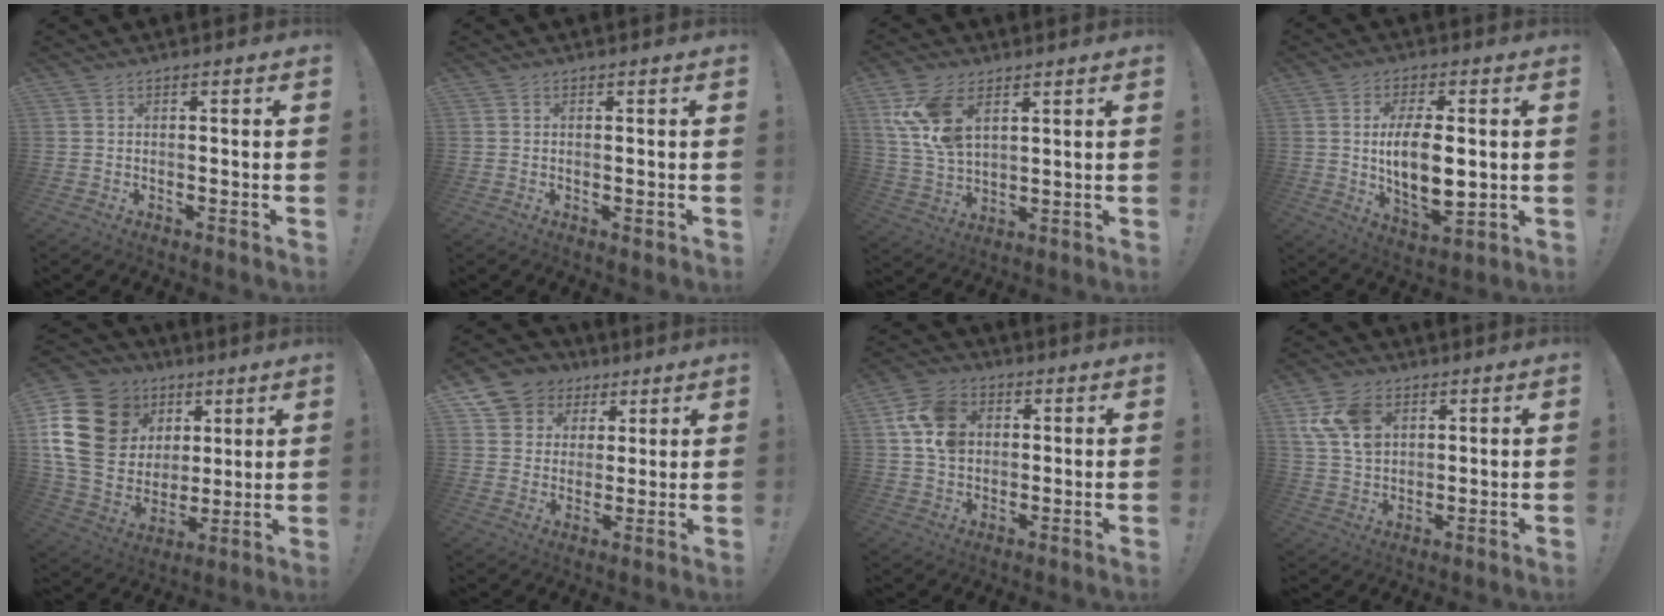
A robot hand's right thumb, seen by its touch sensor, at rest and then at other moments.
{"total": 0.5, "force": [0.2, 0.3, 0.4], "torque": [-0.005, 0.000, 0.004]}
{"total": 12.5, "force": [5.9, 7.3, 8.3], "torque": [-0.161, -0.014, 0.114]}
{"total": 13.8, "force": [0.6, 6.3, 12.2], "torque": [-0.206, -0.014, 0.006]}
{"total": 22.1, "force": [7.0, 17.8, 11.1], "torque": [-0.221, -0.025, 0.163]}
{"total": 9.4, "force": [4.8, 7.9, 1.9], "torque": [-0.032, -0.032, 0.099]}
{"total": 12.0, "force": [3.2, 9.7, 6.4], "torque": [-0.104, 0.006, 0.067]}
{"total": 12.1, "force": [5.2, 8.6, 6.8], "torque": [-0.130, -0.005, 0.102]}